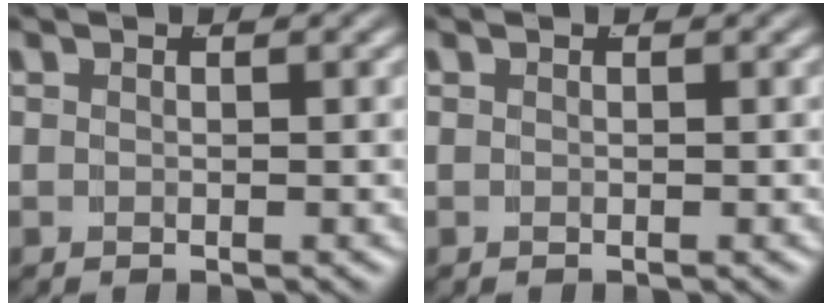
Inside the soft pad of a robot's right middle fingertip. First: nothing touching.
{"total": 0.0}